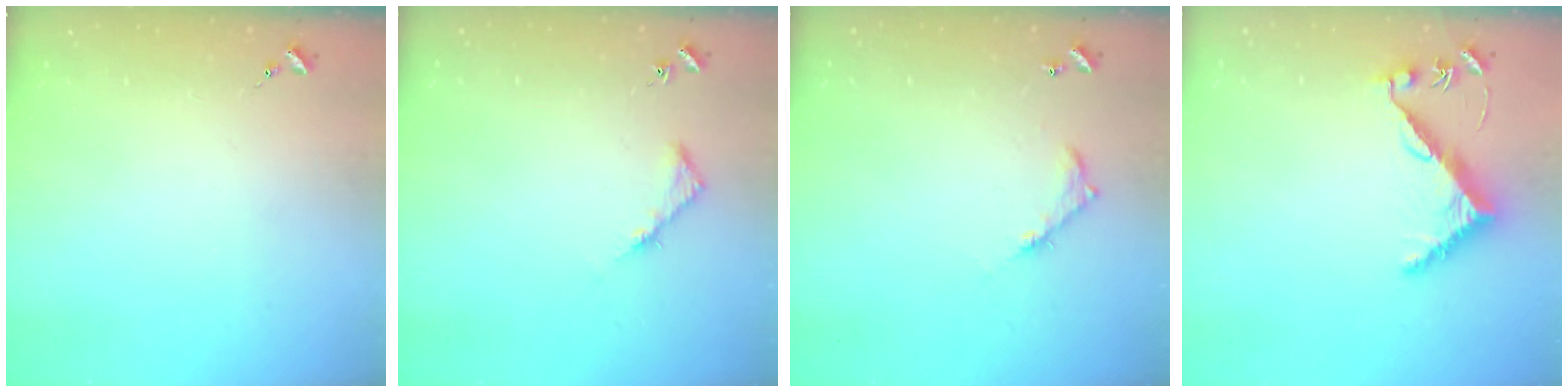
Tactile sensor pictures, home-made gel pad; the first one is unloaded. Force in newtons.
{"total": 4.3, "press": 4.3, "slide": 0.4}
{"total": 7.1, "press": 7.1, "slide": 0.5}
{"total": 8.0, "press": 8.0, "slide": 0.5}